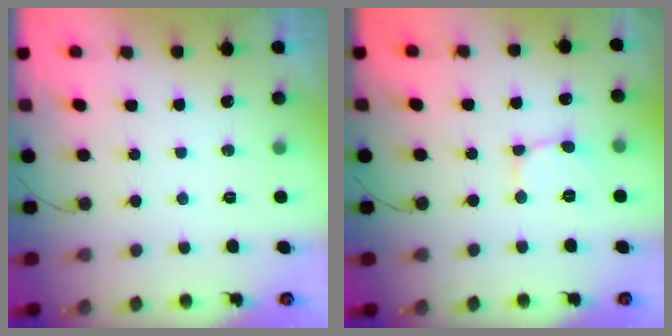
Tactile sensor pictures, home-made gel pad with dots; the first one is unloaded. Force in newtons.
{"total": 2.6, "press": 2.6, "slide": 0.2}